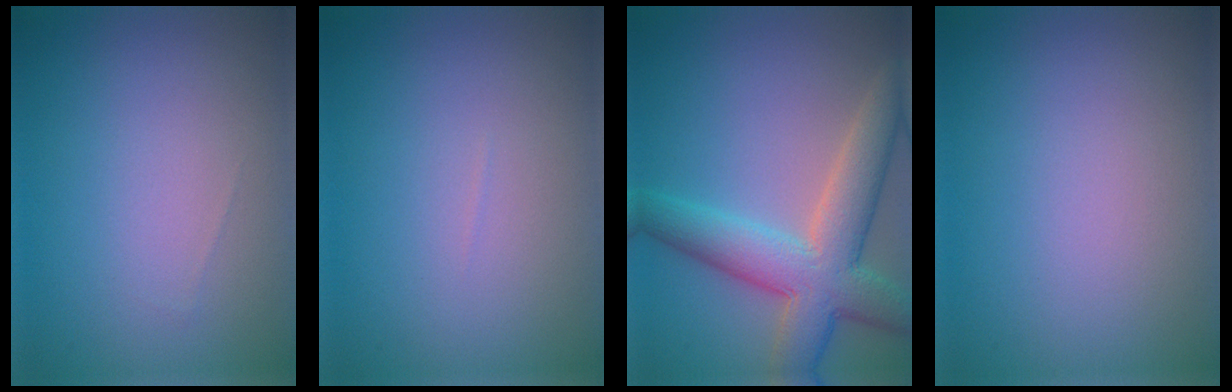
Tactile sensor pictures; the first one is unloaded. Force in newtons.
{"total": 0.0}
{"total": 7.6, "press": 7.6, "slide": 0.5}
{"total": 0.0}